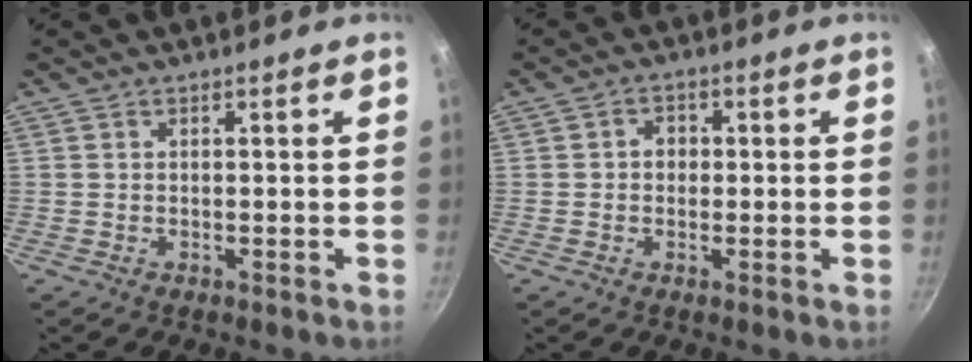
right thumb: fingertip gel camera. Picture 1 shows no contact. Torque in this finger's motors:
{"motor_torque": [-0.61, 0.01, -0.18, -0.27, -0.01]}